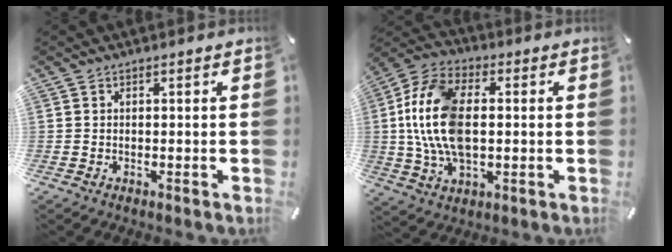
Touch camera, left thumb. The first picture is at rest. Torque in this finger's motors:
{"motor_torque": [0.43, 2.21, 1.65, -1.11, 0.87]}